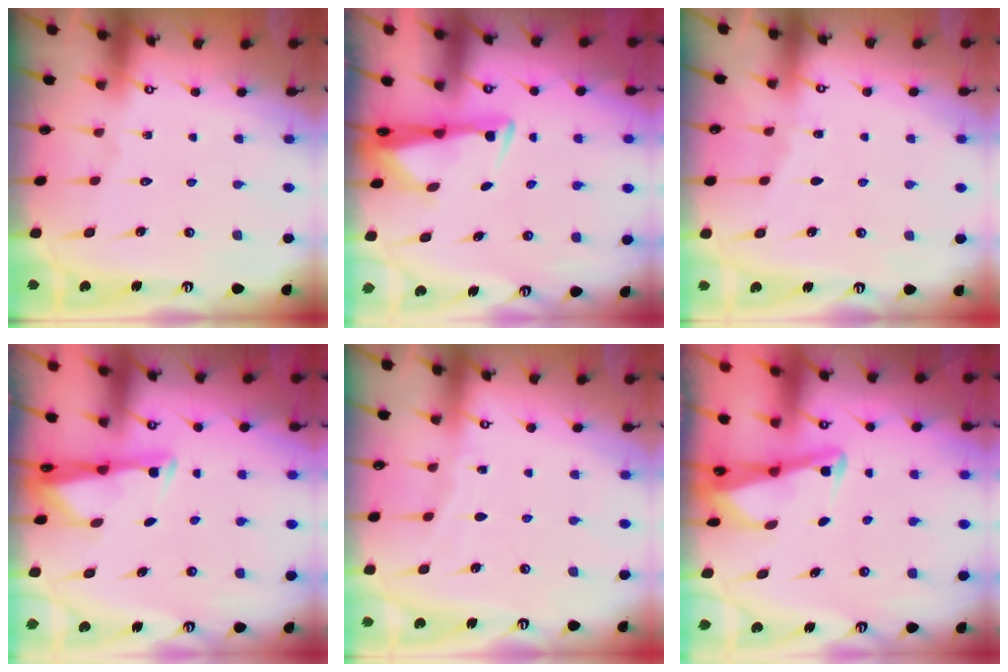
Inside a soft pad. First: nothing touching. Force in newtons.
{"total": 2.9, "press": 2.8, "slide": 0.9}
{"total": 3.2, "press": 3.2, "slide": 0.4}
{"total": 2.8, "press": 2.7, "slide": 0.4}
{"total": 3.0, "press": 3.0, "slide": 0.4}
{"total": 3.0, "press": 3.0, "slide": 0.4}